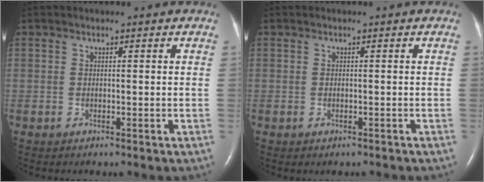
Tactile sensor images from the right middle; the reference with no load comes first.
{"total": 0.5, "force": [-0.4, 0.3, 0.2], "torque": [-0.007, -0.001, -0.003]}